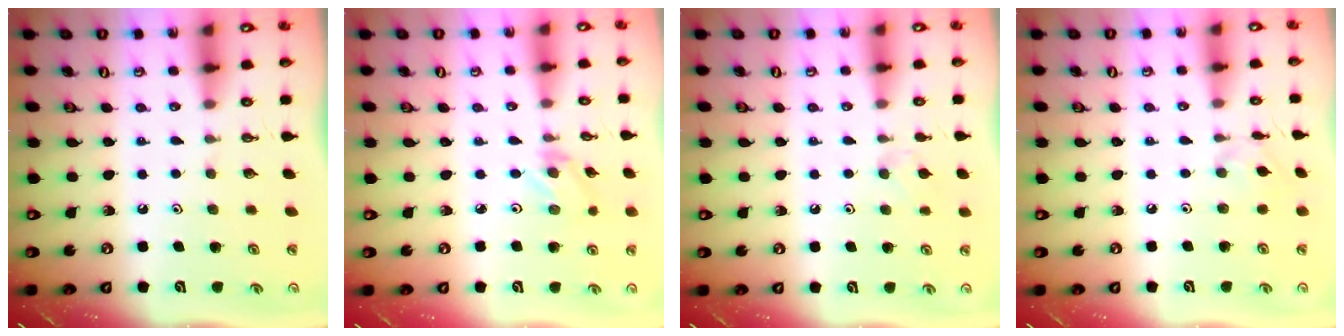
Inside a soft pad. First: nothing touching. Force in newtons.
{"total": 2.1, "press": 2.0, "slide": 0.4}
{"total": 4.1, "press": 4.0, "slide": 0.7}
{"total": 2.6, "press": 2.6, "slide": 0.6}